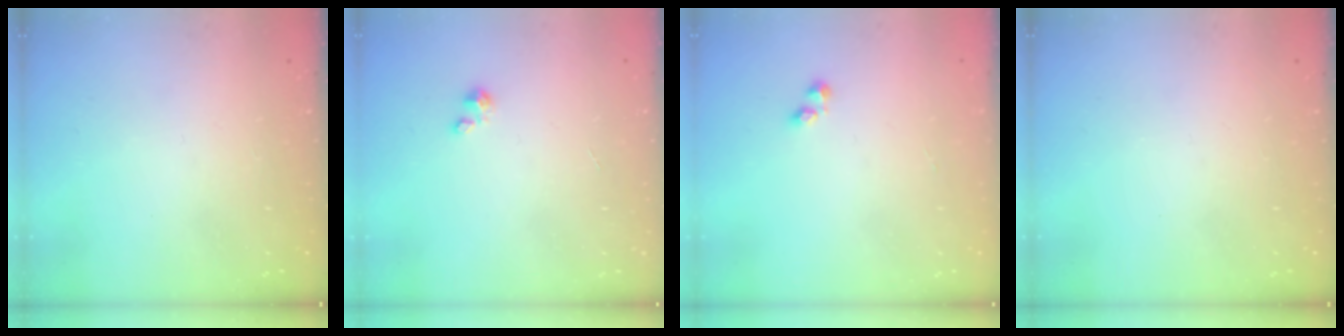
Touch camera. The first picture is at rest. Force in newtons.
{"total": 0.8, "press": 0.7, "slide": 0.3}
{"total": 1.6, "press": 1.5, "slide": 0.4}
{"total": 0.0}